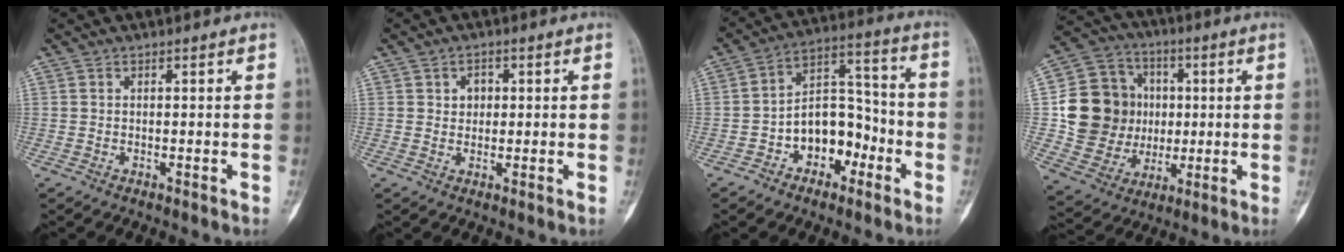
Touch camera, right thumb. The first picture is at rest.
{"total": 2.6, "force": [0.6, 2.2, 1.3], "torque": [-0.003, 0.001, 0.007]}
{"total": 11.6, "force": [-4.5, 7.9, 7.2], "torque": [-0.072, 0.059, -0.079]}
{"total": 17.7, "force": [1.2, 15.7, 8.1], "torque": [-0.107, 0.019, 0.037]}